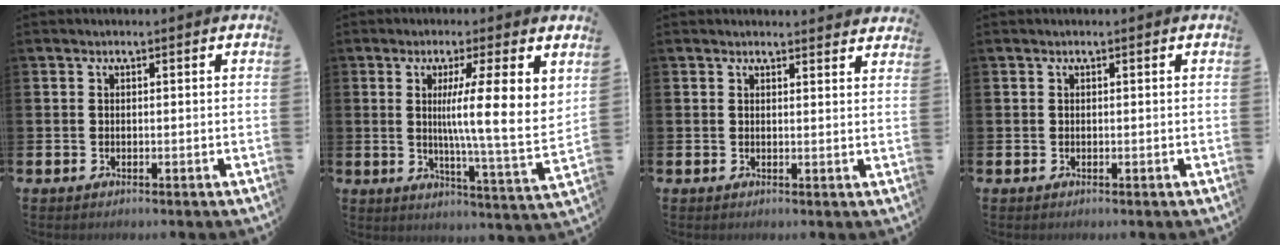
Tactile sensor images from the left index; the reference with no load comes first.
{"total": 8.5, "force": [3.4, 0.0, 7.8], "torque": [-0.116, -0.042, 0.045]}
{"total": 1.9, "force": [1.9, 0.0, -0.2], "torque": [0.009, -0.014, 0.033]}
{"total": 0.0}